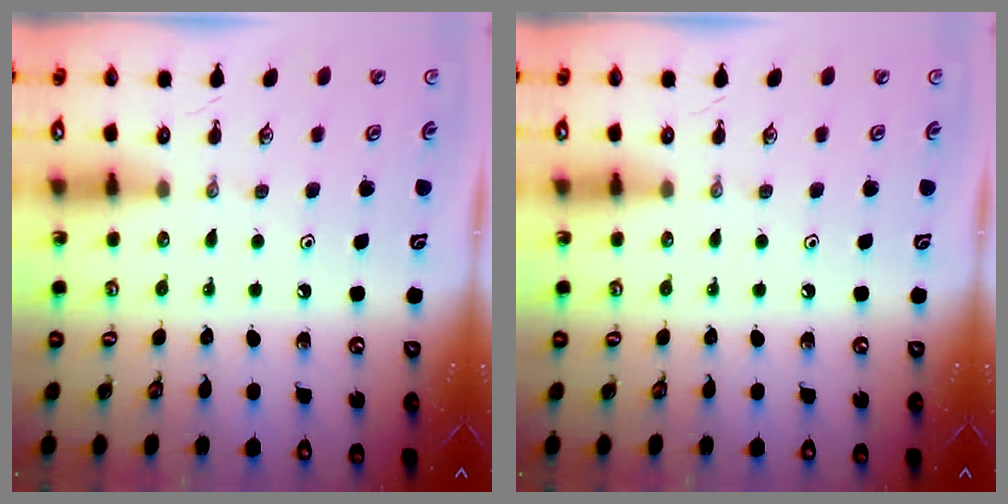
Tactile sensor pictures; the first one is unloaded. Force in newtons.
{"total": 0.0}